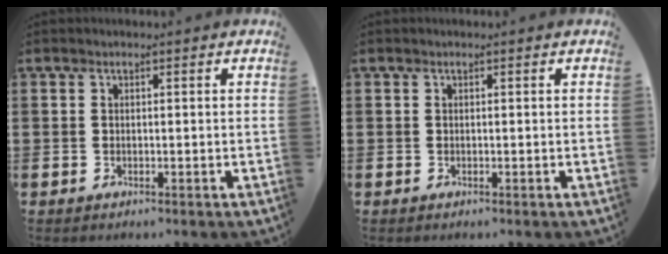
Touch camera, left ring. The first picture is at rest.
{"total": 0.0}